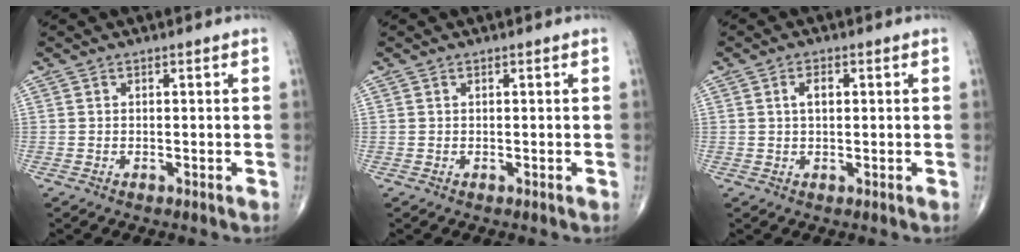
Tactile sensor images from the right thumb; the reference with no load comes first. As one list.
[{"total": 0.0}, {"total": 2.6, "force": [0.7, 1.4, 2.2], "torque": [-0.034, 0.003, 0.012]}]